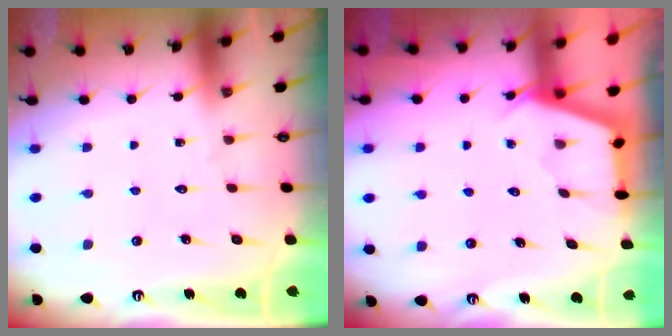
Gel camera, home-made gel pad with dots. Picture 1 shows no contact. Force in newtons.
{"total": 2.8, "press": 2.8, "slide": 0.3}